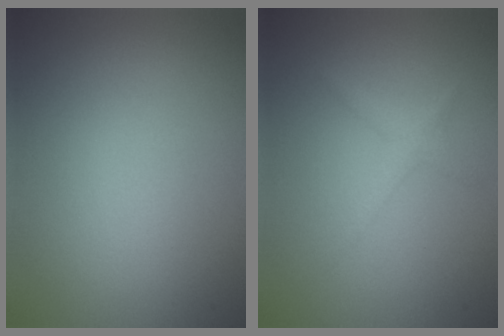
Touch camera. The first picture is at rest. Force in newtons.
{"total": 1.3, "press": 1.3, "slide": 0.1}